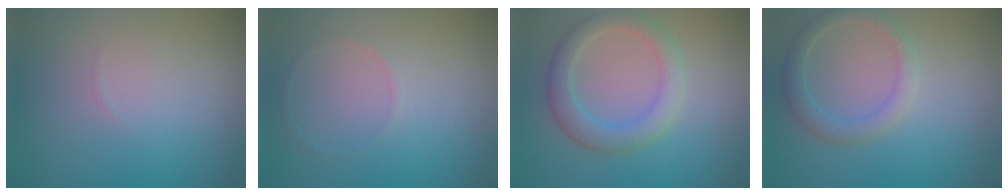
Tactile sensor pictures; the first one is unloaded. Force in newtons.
{"total": 0.5, "press": 0.5, "slide": 0.1}
{"total": 3.6, "press": 3.6, "slide": 0.1}
{"total": 2.5, "press": 2.5, "slide": 0.2}